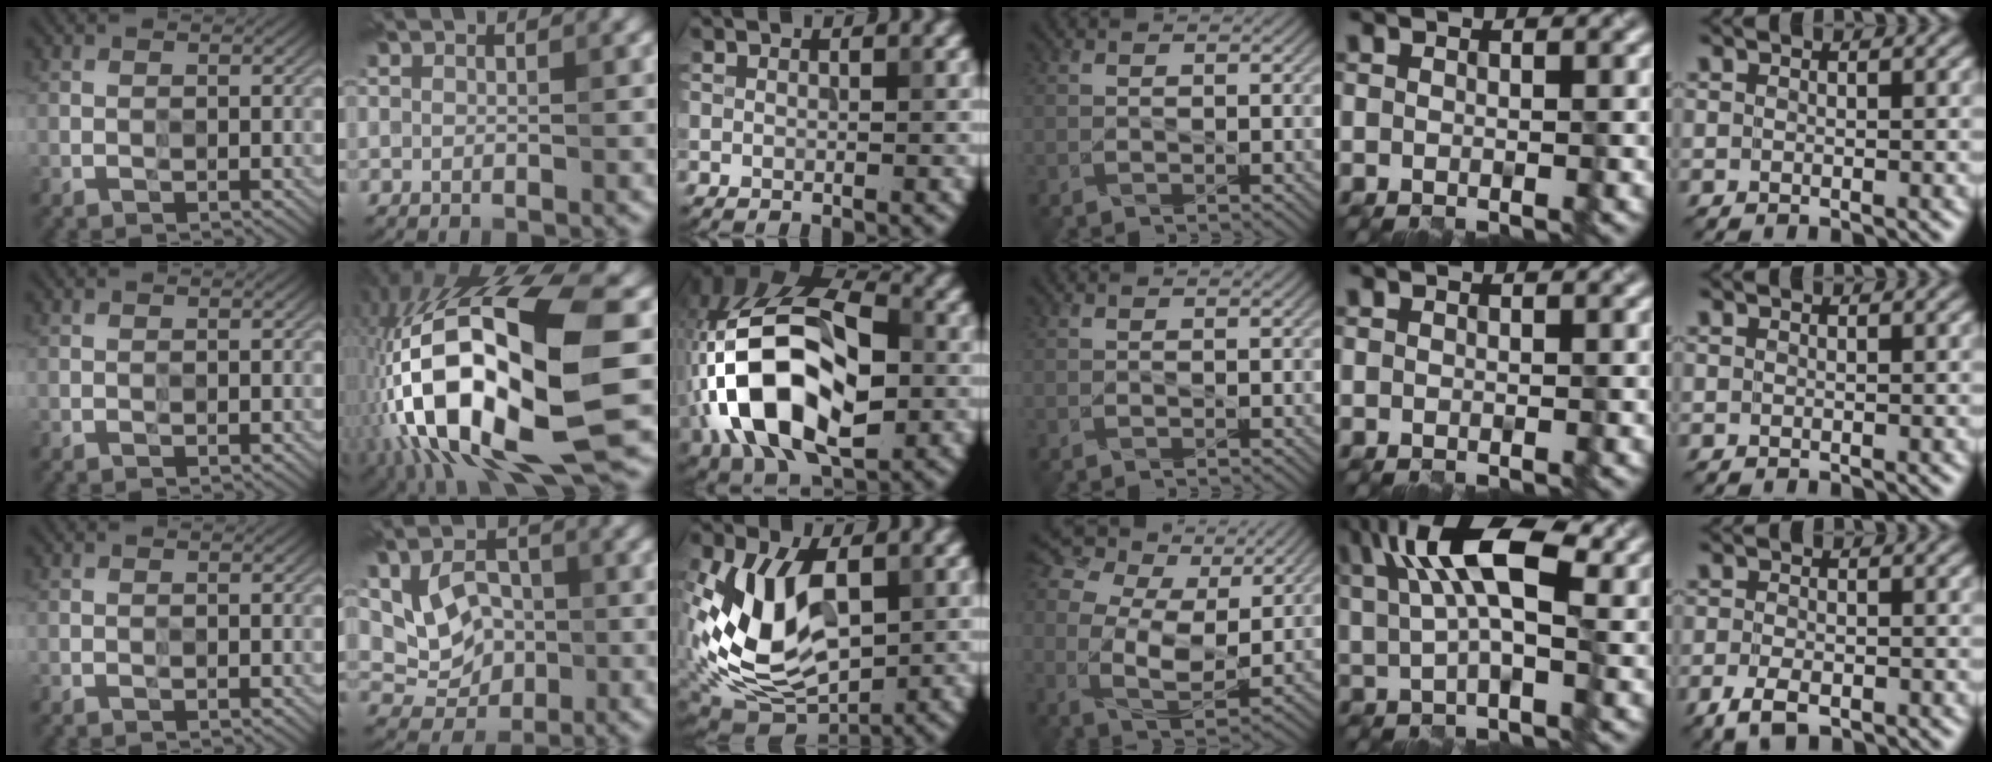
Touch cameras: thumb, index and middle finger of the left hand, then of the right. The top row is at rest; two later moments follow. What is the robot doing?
{"motion": "wipe", "object": "plastic plate"}